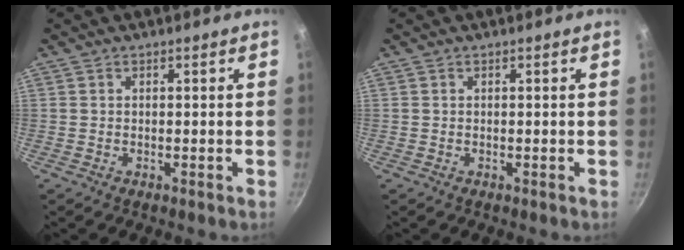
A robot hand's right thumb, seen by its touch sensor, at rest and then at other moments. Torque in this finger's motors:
{"motor_torque": [0.00, 0.00, 0.09, -0.07, 0.00]}